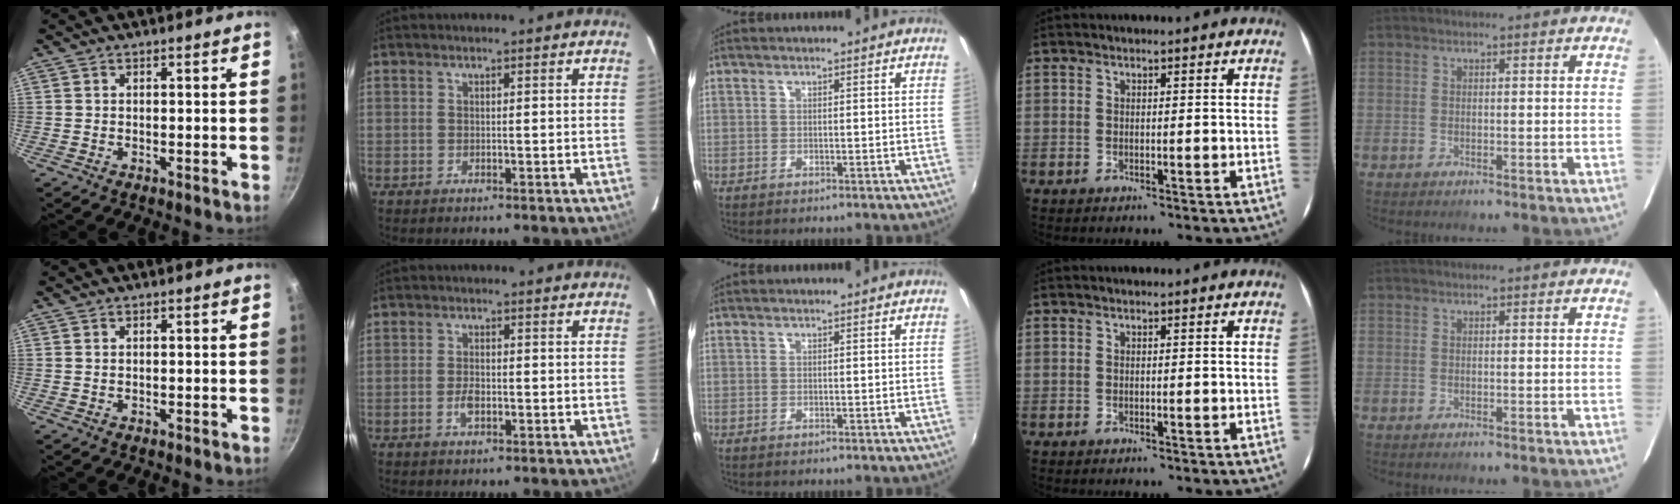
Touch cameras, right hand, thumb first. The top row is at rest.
{"index": {"total": 2.9, "force": [-1.0, 1.5, 2.3], "torque": [-0.046, 0.000, -0.017]}}